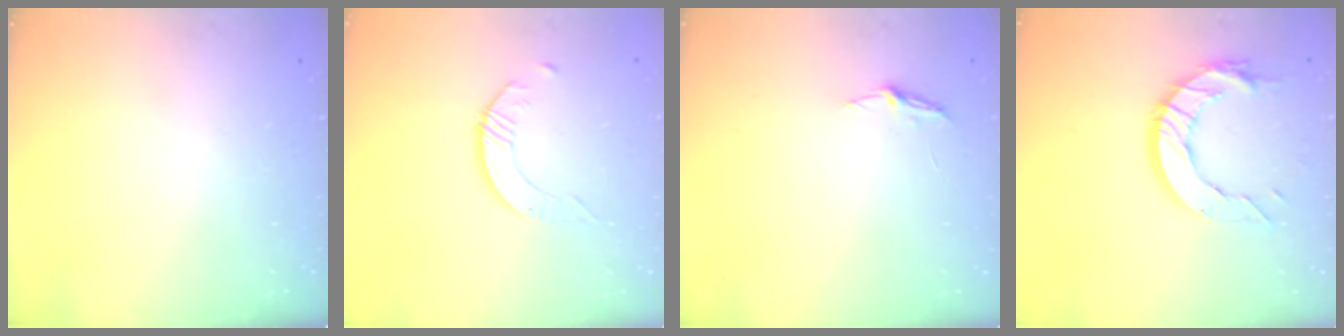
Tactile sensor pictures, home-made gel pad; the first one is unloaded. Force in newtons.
{"total": 3.0, "press": 3.0, "slide": 0.2}
{"total": 3.7, "press": 3.7, "slide": 0.4}
{"total": 13.0, "press": 12.9, "slide": 1.2}